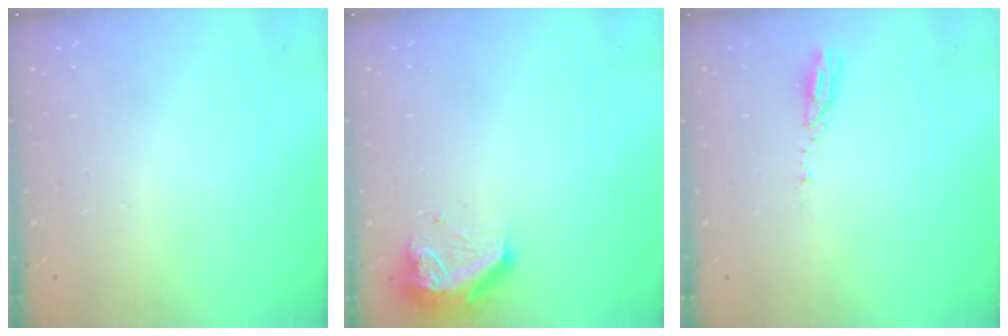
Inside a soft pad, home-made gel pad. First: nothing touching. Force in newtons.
{"total": 9.6, "press": 9.5, "slide": 0.6}
{"total": 3.0, "press": 3.0, "slide": 0.2}